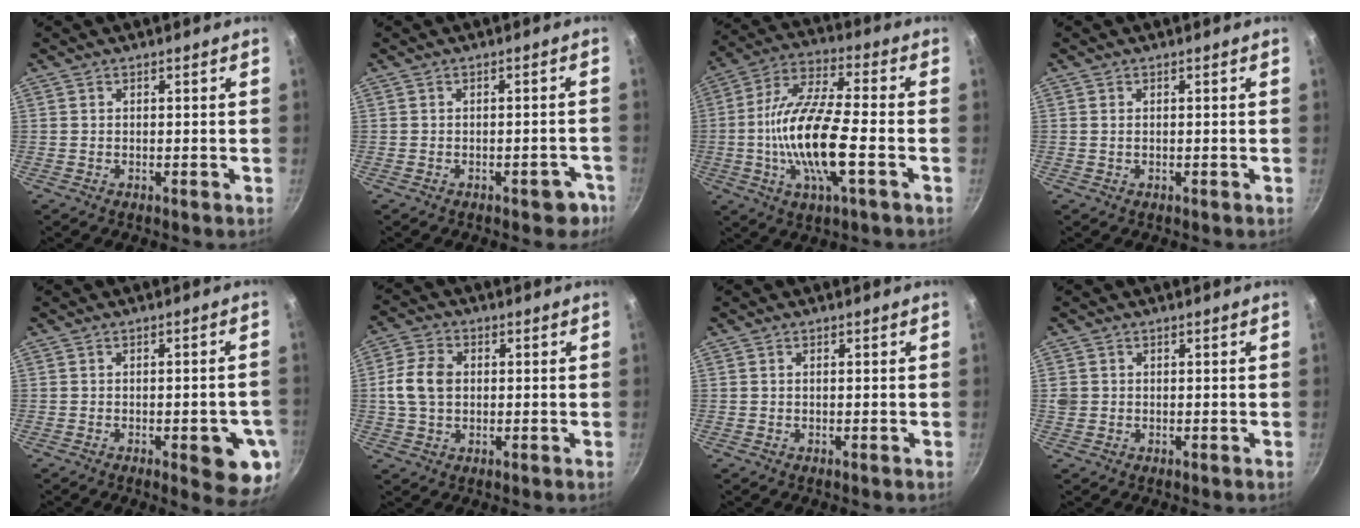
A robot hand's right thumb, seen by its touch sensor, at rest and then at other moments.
{"total": 4.2, "force": [-2.5, 2.4, 2.5], "torque": [-0.002, 0.032, -0.015]}
{"total": 17.0, "force": [-3.6, 5.2, 15.8], "torque": [-0.305, 0.027, -0.080]}
{"total": 0.6, "force": [0.1, 0.5, 0.4], "torque": [-0.007, 0.002, 0.001]}
{"total": 9.3, "force": [-2.8, 3.2, 8.3], "torque": [-0.080, 0.007, -0.031]}
{"total": 7.9, "force": [0.5, 5.8, 5.4], "torque": [-0.096, 0.012, 0.003]}
{"total": 0.0}
{"total": 2.0, "force": [0.1, 1.9, 0.8], "torque": [-0.013, 0.001, 0.002]}